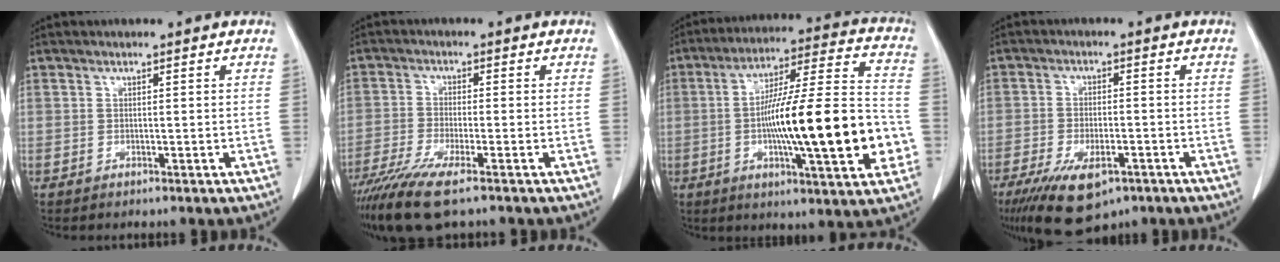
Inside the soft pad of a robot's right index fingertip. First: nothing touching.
{"total": 8.8, "force": [-6.1, 0.9, 6.2], "torque": [-0.116, -0.021, -0.112]}
{"total": 22.5, "force": [-4.1, 2.6, 22.0], "torque": [-0.323, 0.010, -0.061]}
{"total": 10.6, "force": [-6.3, 4.4, 7.3], "torque": [-0.131, -0.014, -0.099]}